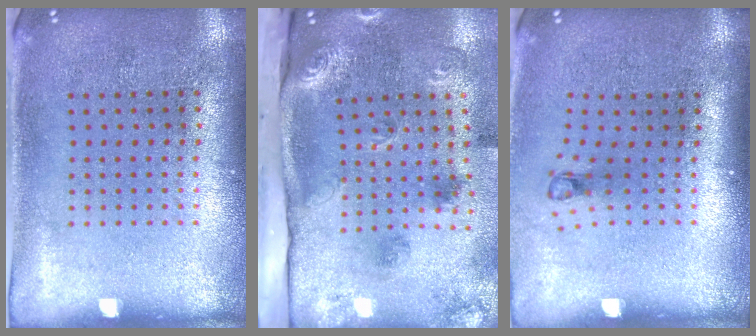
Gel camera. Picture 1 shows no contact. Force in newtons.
{"total": 3.2, "press": 2.1, "slide": 2.4}
{"total": 0.7, "press": 0.3, "slide": 0.6}